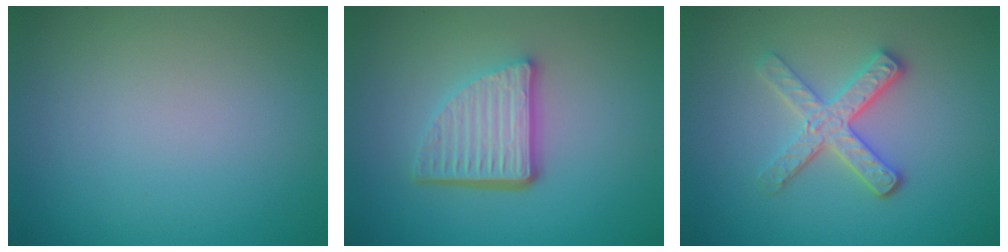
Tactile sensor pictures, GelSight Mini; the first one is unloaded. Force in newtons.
{"total": 5.1, "press": 3.6, "slide": 3.6}
{"total": 3.6, "press": 3.1, "slide": 1.9}